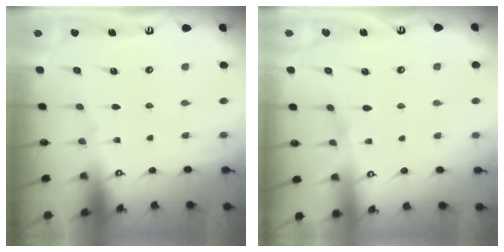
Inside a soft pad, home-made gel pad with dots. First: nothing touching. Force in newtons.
{"total": 2.8, "press": 2.8, "slide": 0.5}